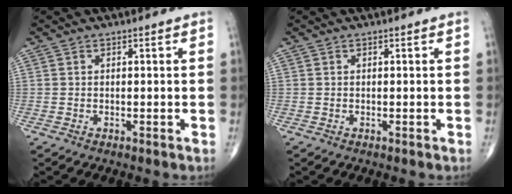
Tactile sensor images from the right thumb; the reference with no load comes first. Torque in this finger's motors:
{"motor_torque": [-0.24, -0.38, 0.13, 0.04, -0.03]}